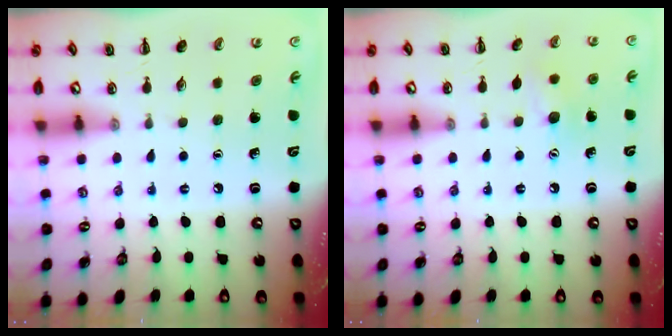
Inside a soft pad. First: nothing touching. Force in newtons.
{"total": 8.6, "press": 8.4, "slide": 1.7}